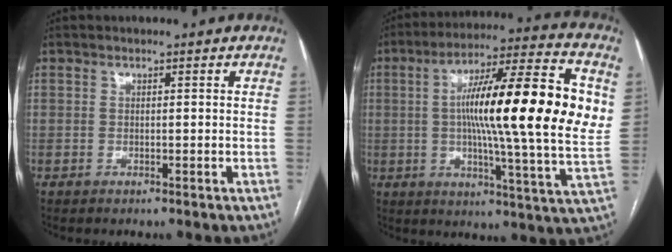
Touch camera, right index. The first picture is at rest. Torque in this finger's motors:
{"motor_torque": [1.85, -0.29, 1.05, 0.21]}